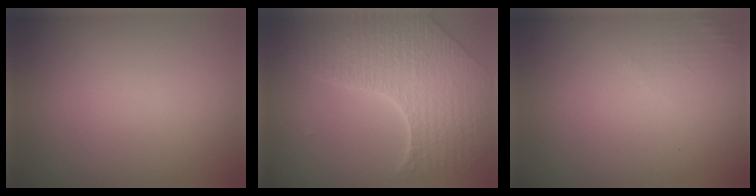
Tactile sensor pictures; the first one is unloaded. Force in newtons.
{"total": 7.7, "press": 5.5, "slide": 5.4}
{"total": 1.1, "press": 1.1, "slide": 0.3}